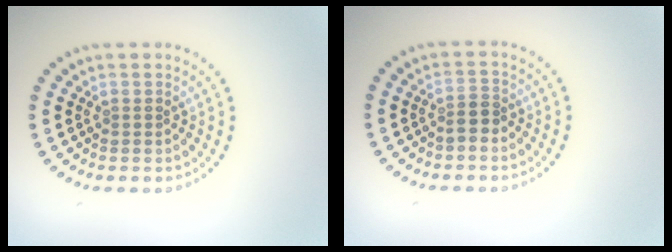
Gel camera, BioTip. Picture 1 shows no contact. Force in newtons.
{"total": 1.7, "press": 1.4, "slide": 0.8}